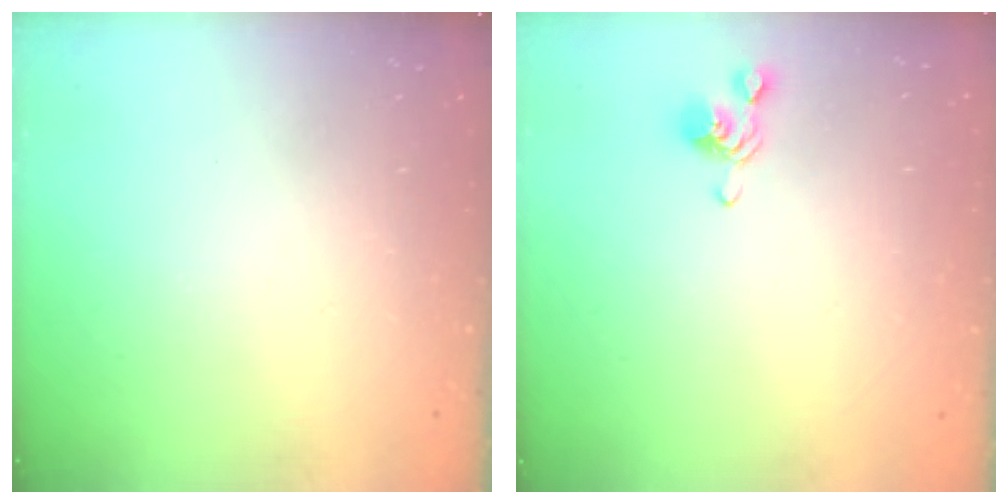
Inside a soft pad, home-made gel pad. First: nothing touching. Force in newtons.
{"total": 2.6, "press": 2.5, "slide": 0.5}